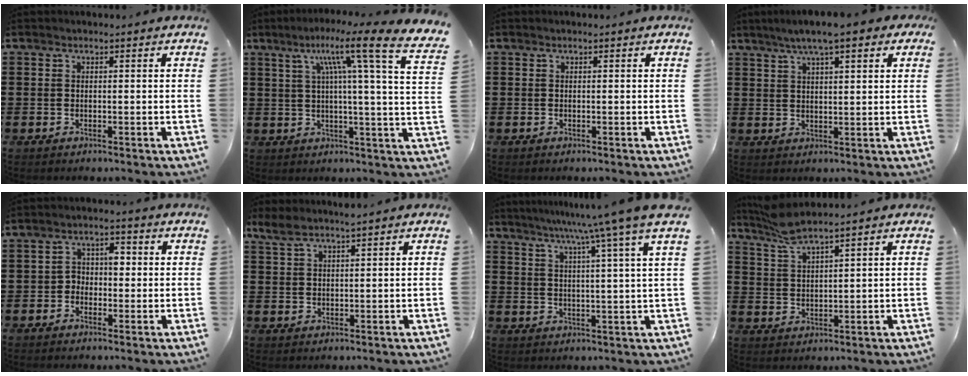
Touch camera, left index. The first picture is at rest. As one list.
[{"total": 12.0, "force": [6.1, -0.4, 10.3], "torque": [-0.188, -0.035, 0.076]}, {"total": 0.0}, {"total": 6.0, "force": [4.2, 0.6, 4.3], "torque": [-0.092, 0.005, 0.073]}, {"total": 3.1, "force": [-0.8, 2.3, 1.9], "torque": [-0.037, 0.008, -0.023]}, {"total": 2.8, "force": [2.4, 0.2, 1.4], "torque": [-0.034, 0.001, 0.045]}, {"total": 8.1, "force": [6.2, -1.7, 4.9], "torque": [-0.109, -0.033, 0.097]}, {"total": 5.2, "force": [4.4, 0.3, 2.7], "torque": [-0.065, -0.011, 0.081]}]